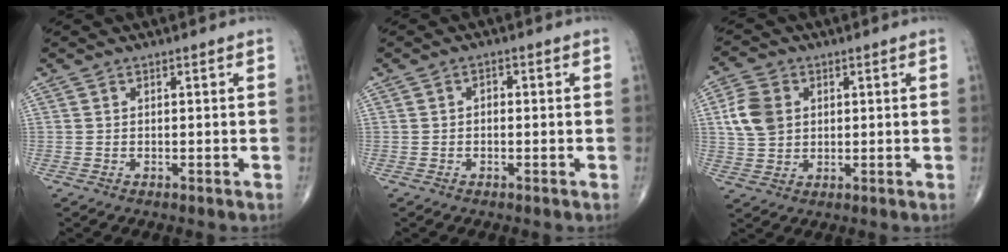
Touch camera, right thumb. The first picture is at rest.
{"total": 1.3, "force": [-0.1, 0.9, 0.9], "torque": [-0.007, 0.006, -0.006]}
{"total": 7.6, "force": [1.6, 5.8, 4.6], "torque": [-0.084, 0.001, 0.029]}